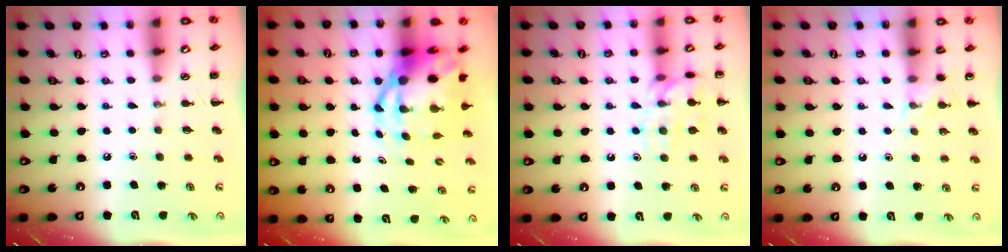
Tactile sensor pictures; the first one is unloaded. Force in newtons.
{"total": 9.1, "press": 8.8, "slide": 2.6}
{"total": 13.6, "press": 13.6, "slide": 0.8}
{"total": 4.9, "press": 4.6, "slide": 1.7}